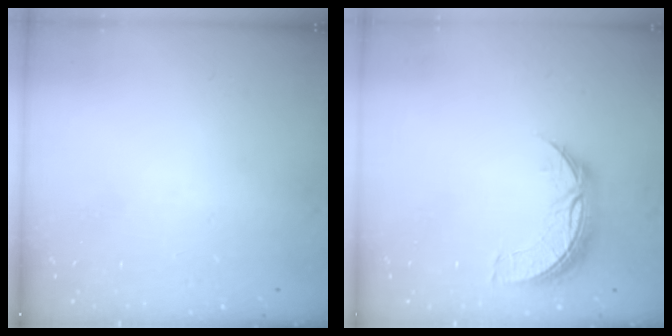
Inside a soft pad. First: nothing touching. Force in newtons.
{"total": 8.4, "press": 8.4, "slide": 0.2}